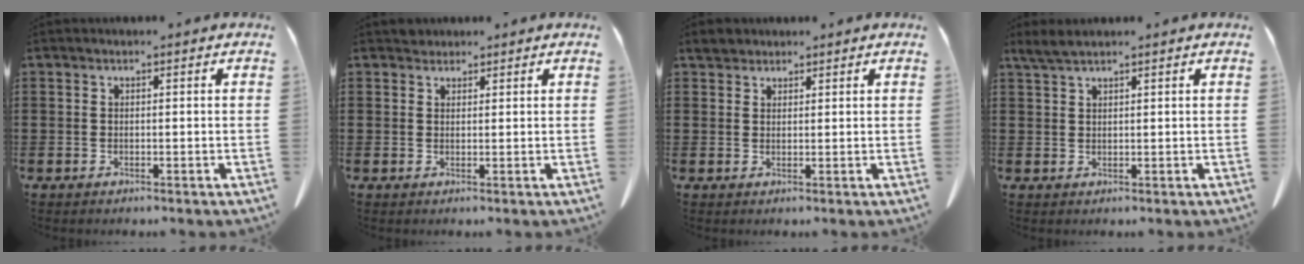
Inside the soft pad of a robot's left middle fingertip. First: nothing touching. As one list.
[{"total": 1.4, "force": [1.3, 0.5, 0.0], "torque": [0.004, -0.003, 0.026]}, {"total": 2.3, "force": [2.0, 1.0, 0.4], "torque": [-0.016, 0.004, 0.042]}, {"total": 2.3, "force": [1.8, 0.2, 1.4], "torque": [-0.031, -0.001, 0.035]}]